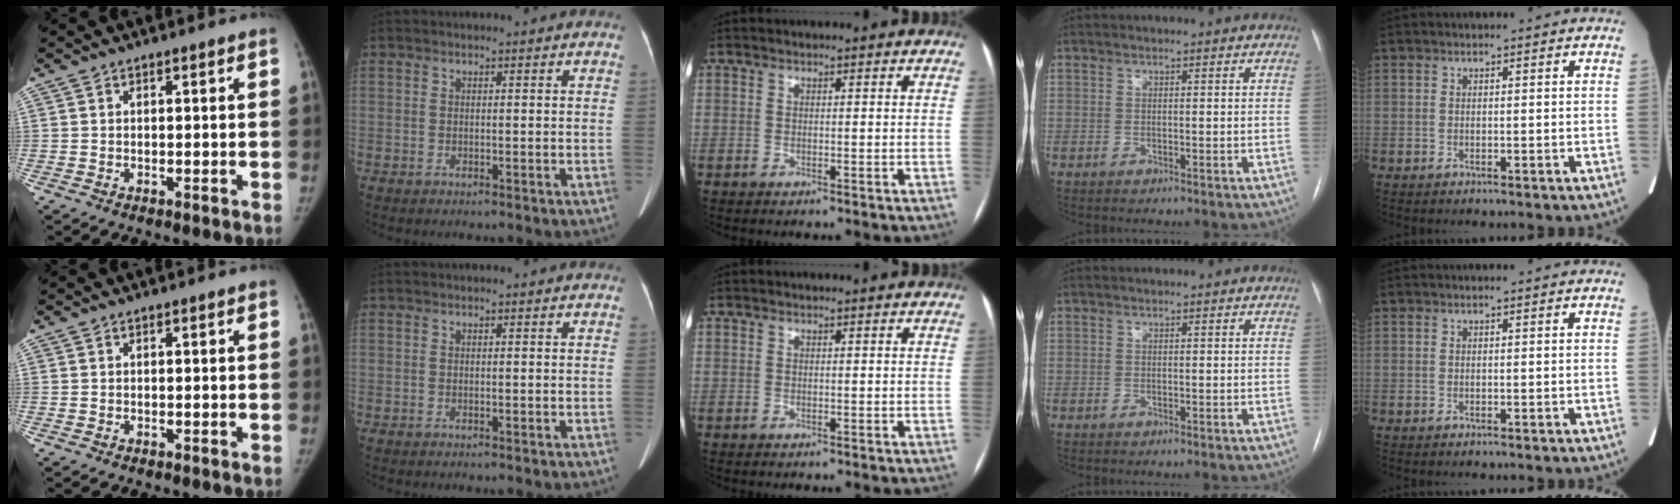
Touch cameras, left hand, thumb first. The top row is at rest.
{}